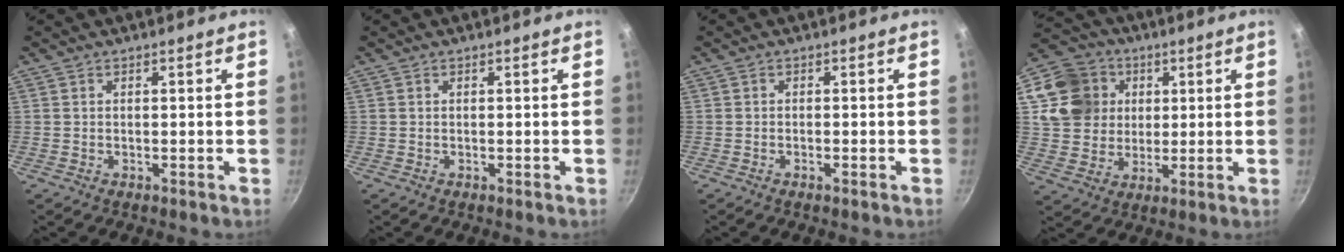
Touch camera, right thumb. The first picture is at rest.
{"total": 0.0}
{"total": 0.6, "force": [-0.4, 0.0, 0.4], "torque": [-0.014, 0.002, -0.009]}
{"total": 13.5, "force": [3.6, 12.0, 5.1], "torque": [-0.070, 0.007, 0.064]}